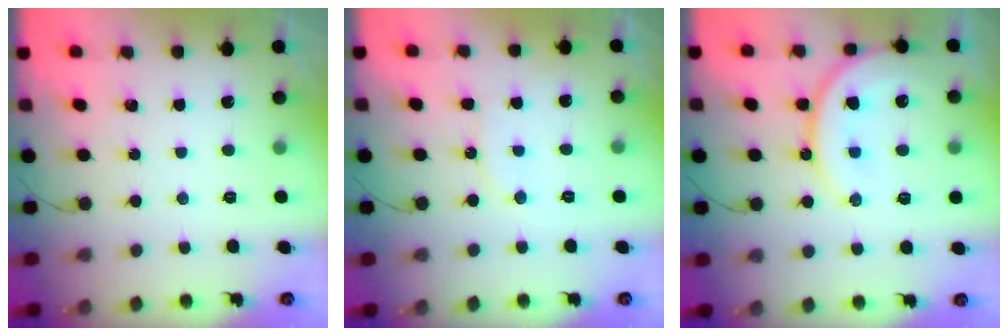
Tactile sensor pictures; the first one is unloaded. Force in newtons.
{"total": 6.4, "press": 6.4, "slide": 0.2}
{"total": 15.6, "press": 15.5, "slide": 1.7}